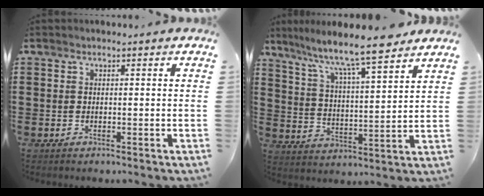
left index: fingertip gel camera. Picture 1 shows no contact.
{"total": 8.0, "force": [7.1, 0.4, 3.8], "torque": [-0.092, -0.048, 0.116]}